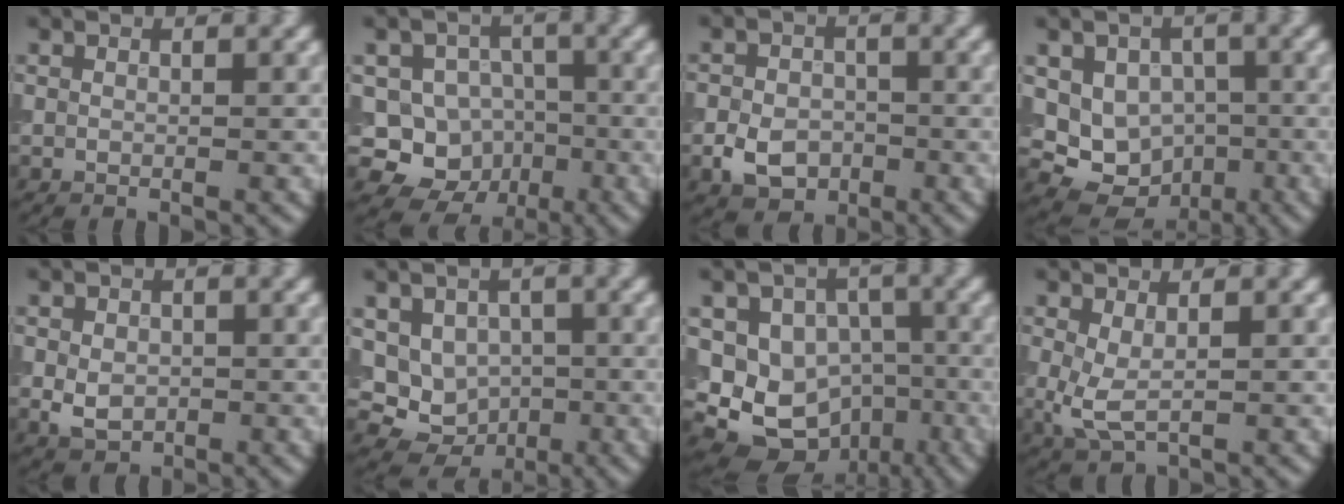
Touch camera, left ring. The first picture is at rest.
{"total": 7.4, "force": [-2.4, 6.6, 2.2], "torque": [-0.006, 0.005, -0.061]}
{"total": 4.2, "force": [-1.7, 3.2, 2.2], "torque": [-0.038, -0.006, -0.034]}
{"total": 8.0, "force": [-0.7, 6.8, 4.1], "torque": [-0.043, -0.008, -0.018]}
{"total": 3.1, "force": [-0.7, 2.4, 1.9], "torque": [-0.035, -0.006, -0.016]}
{"total": 5.9, "force": [-0.1, 5.2, 2.7], "torque": [-0.021, -0.006, -0.008]}
{"total": 10.2, "force": [-2.6, 8.6, 4.8], "torque": [-0.058, 0.003, -0.056]}
{"total": 2.9, "force": [0.1, 1.4, 2.5], "torque": [-0.061, -0.003, 0.003]}